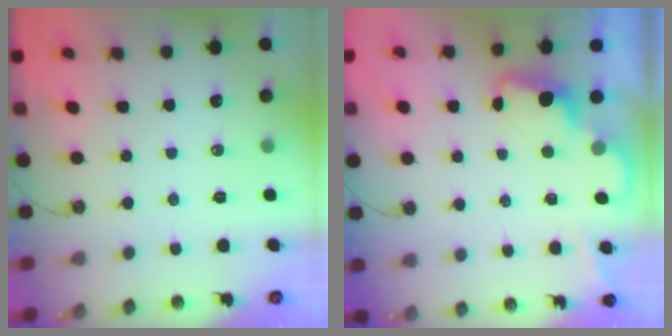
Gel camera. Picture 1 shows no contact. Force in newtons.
{"total": 2.4, "press": 2.3, "slide": 0.5}